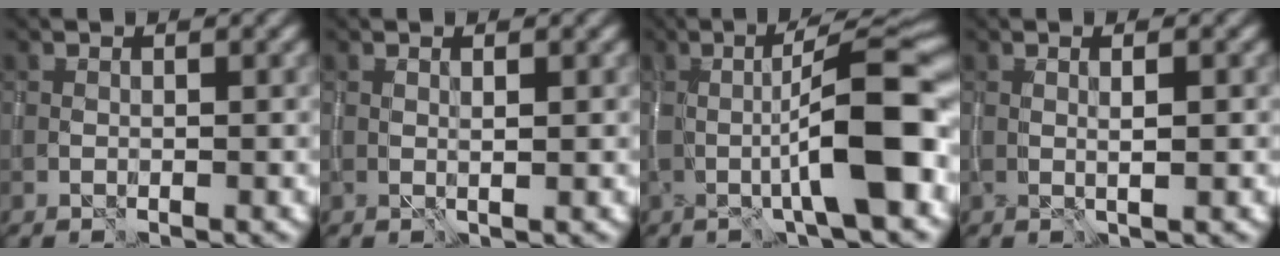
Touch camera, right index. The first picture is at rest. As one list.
[{"total": 0.8, "force": [0.3, 0.1, 0.7], "torque": [-0.013, 0.000, 0.005]}, {"total": 9.0, "force": [-1.0, 1.5, 8.8], "torque": [-0.121, 0.012, -0.021]}, {"total": 1.7, "force": [0.3, 0.3, 1.7], "torque": [-0.024, 0.003, 0.002]}]